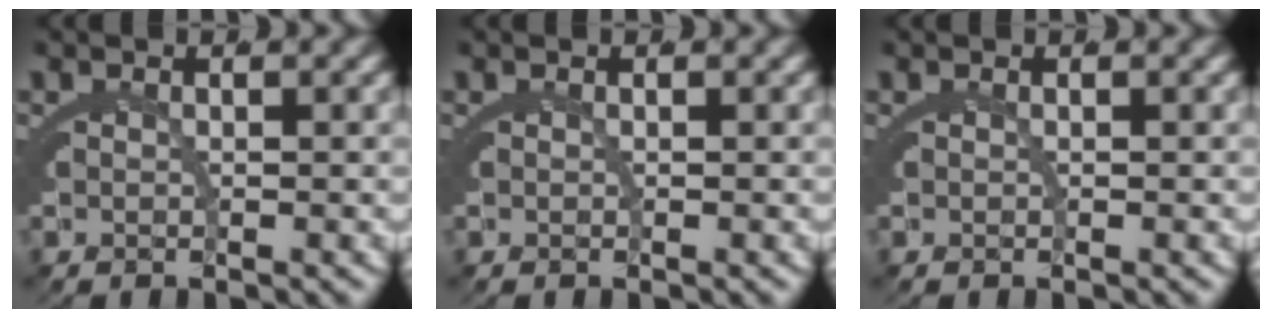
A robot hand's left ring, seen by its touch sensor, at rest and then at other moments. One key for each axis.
{"total": 0.0}
{"total": 0.0}